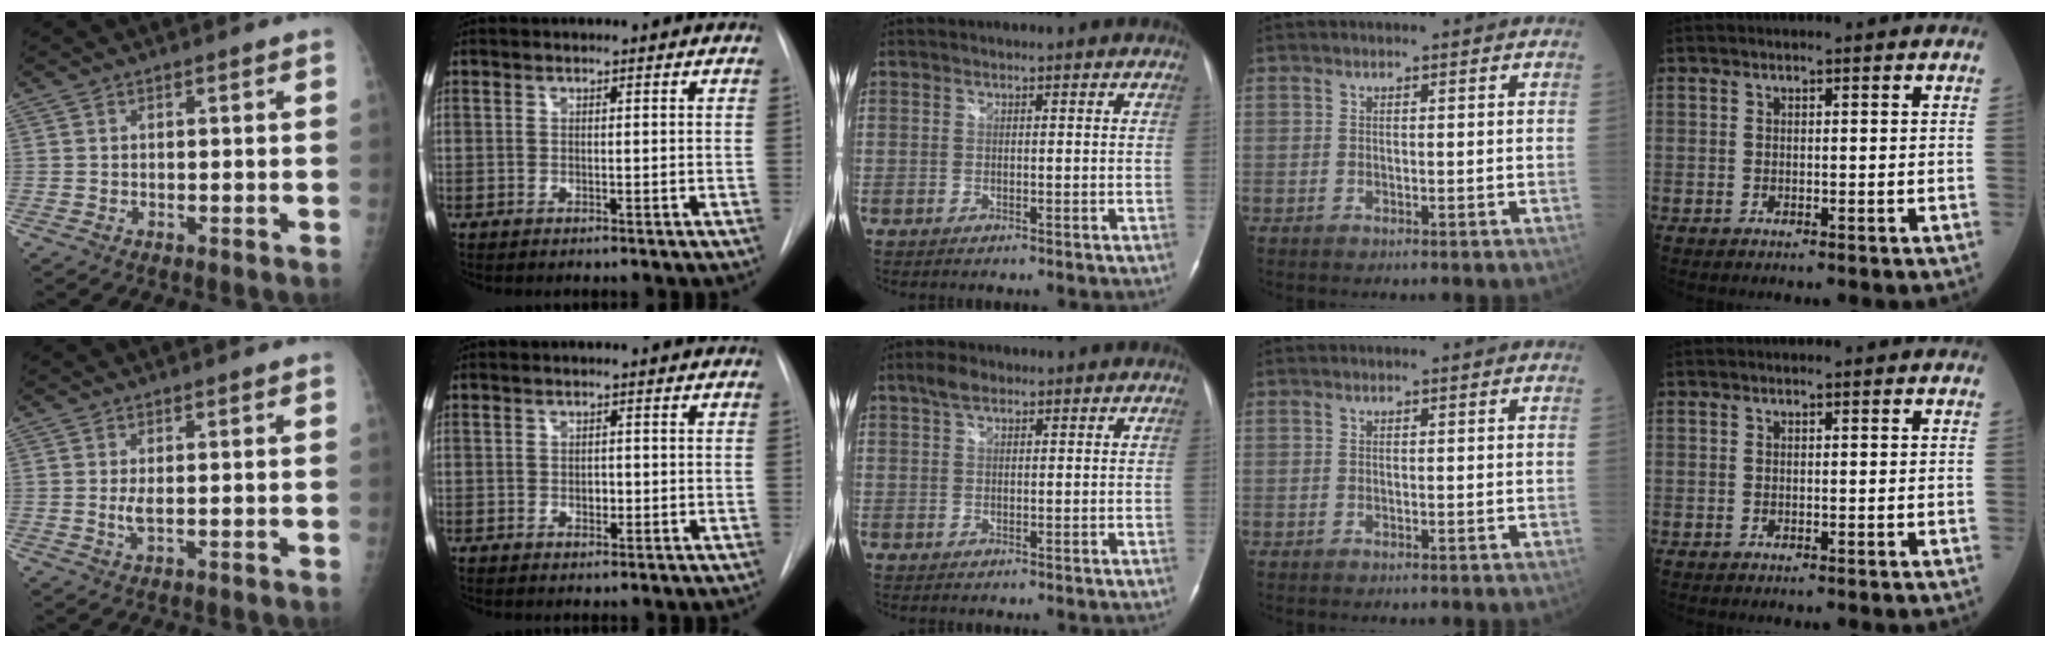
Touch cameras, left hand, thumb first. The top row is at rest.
{"thumb": {"total": 1.9, "force": [0.3, 0.5, 1.8], "torque": [-0.040, -0.005, 0.010]}, "index": {"total": 1.3, "force": [-0.2, 0.9, 0.9], "torque": [-0.014, 0.001, -0.001]}, "middle": {"total": 2.7, "force": [1.8, 1.5, 1.4], "torque": [-0.030, 0.013, 0.033]}}